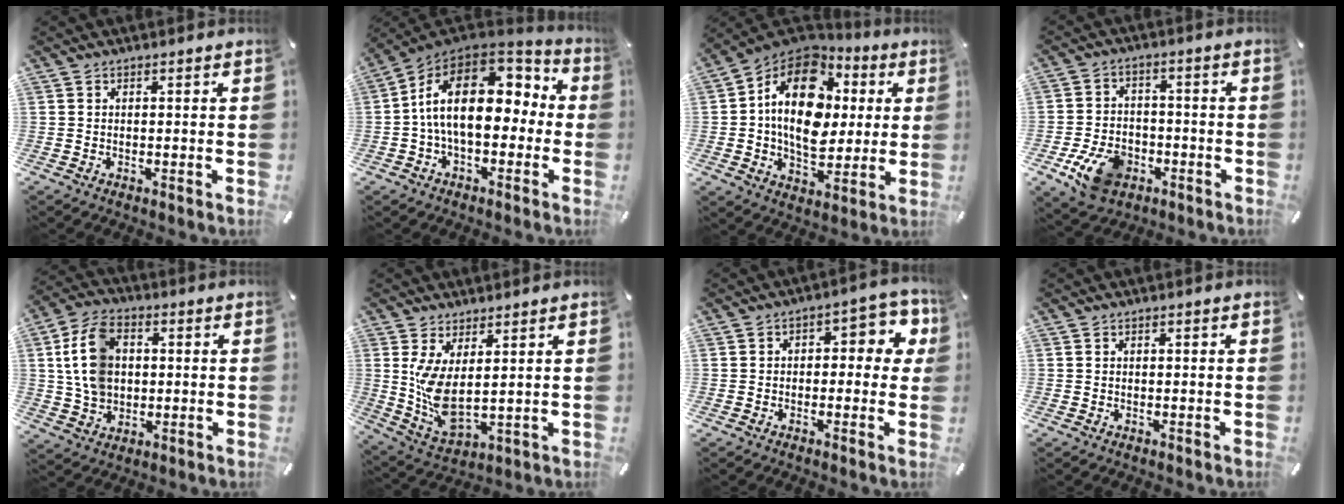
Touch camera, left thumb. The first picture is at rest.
{"total": 19.0, "force": [1.6, 10.6, 15.6], "torque": [-0.285, 0.000, 0.027]}
{"total": 19.5, "force": [3.2, 13.8, 13.4], "torque": [-0.236, -0.009, 0.053]}
{"total": 11.0, "force": [-4.9, 7.7, 6.1], "torque": [-0.109, 0.023, -0.087]}
{"total": 11.7, "force": [1.6, 9.2, 7.1], "torque": [-0.160, 0.010, 0.030]}
{"total": 8.3, "force": [3.0, 3.4, 7.0], "torque": [-0.173, -0.039, 0.057]}
{"total": 7.5, "force": [0.6, 4.4, 6.0], "torque": [-0.074, -0.001, 0.003]}
{"total": 0.0}